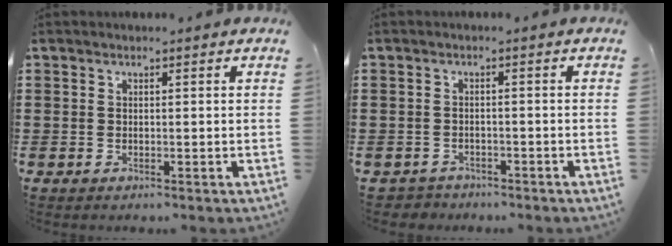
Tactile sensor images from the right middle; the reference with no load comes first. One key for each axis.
{"total": 1.7, "fx": -1.5, "fy": 0.6, "fz": -0.3, "tx": -0.002, "ty": 0.004, "tz": -0.037}